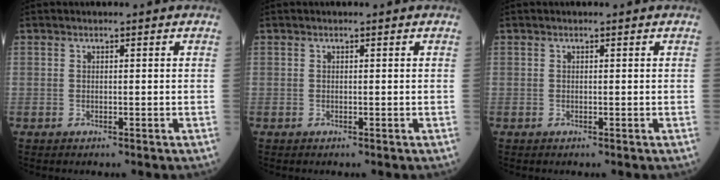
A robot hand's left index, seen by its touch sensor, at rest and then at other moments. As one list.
[{"total": 0.0}, {"total": 0.0}]